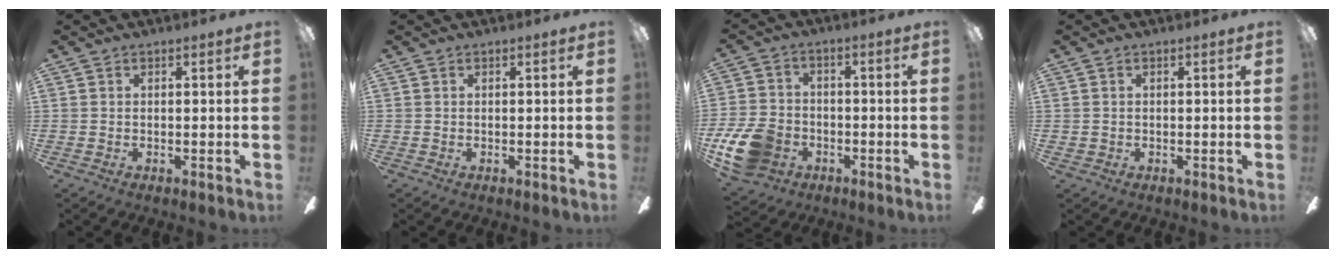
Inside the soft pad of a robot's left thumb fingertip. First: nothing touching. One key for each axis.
{"total": 0.0}
{"total": 12.5, "fx": -5.1, "fy": 9.4, "fz": 6.5, "tx": -0.144, "ty": 0.034, "tz": -0.093}
{"total": 0.6, "fx": 0.1, "fy": 0.6, "fz": 0.2, "tx": -0.003, "ty": 0.006, "tz": 0.000}